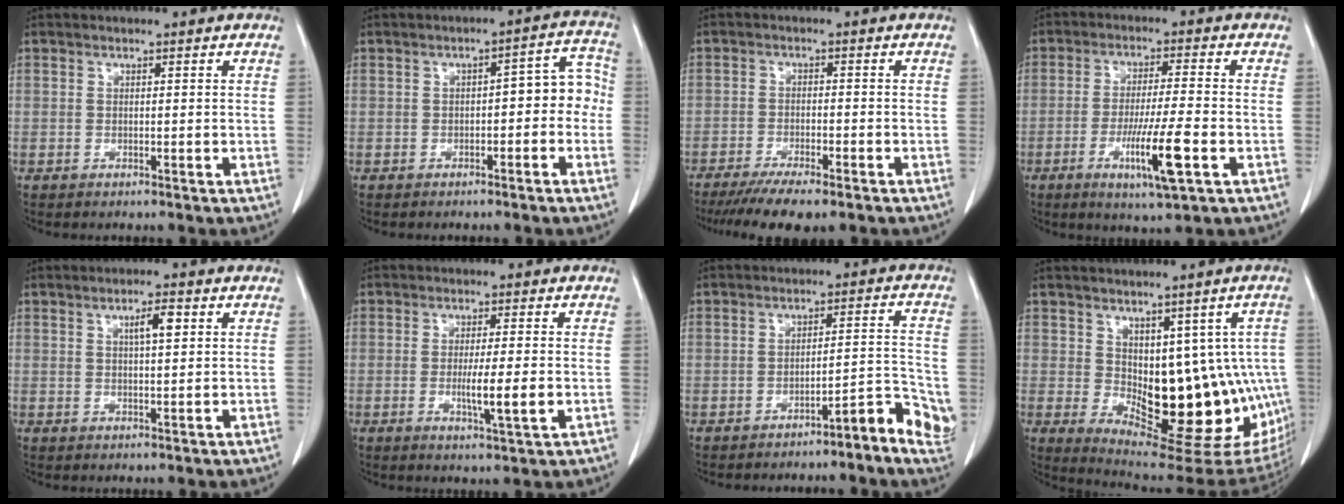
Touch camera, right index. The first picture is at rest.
{"total": 6.4, "force": [-0.7, 2.8, 5.7], "torque": [-0.062, 0.044, -0.006]}
{"total": 8.9, "force": [-6.9, 1.5, 5.4], "torque": [-0.077, -0.016, -0.109]}
{"total": 9.5, "force": [-3.6, 0.1, 8.8], "torque": [-0.153, -0.021, -0.062]}
{"total": 3.2, "force": [1.3, 0.5, 2.9], "torque": [-0.044, 0.003, 0.019]}
{"total": 5.4, "force": [-1.1, 0.0, 5.3], "torque": [-0.089, -0.012, -0.018]}
{"total": 6.3, "force": [-3.5, 0.7, 5.1], "torque": [-0.048, 0.015, -0.048]}
{"total": 18.2, "force": [-2.2, 9.0, 15.7], "torque": [-0.145, 0.004, -0.004]}